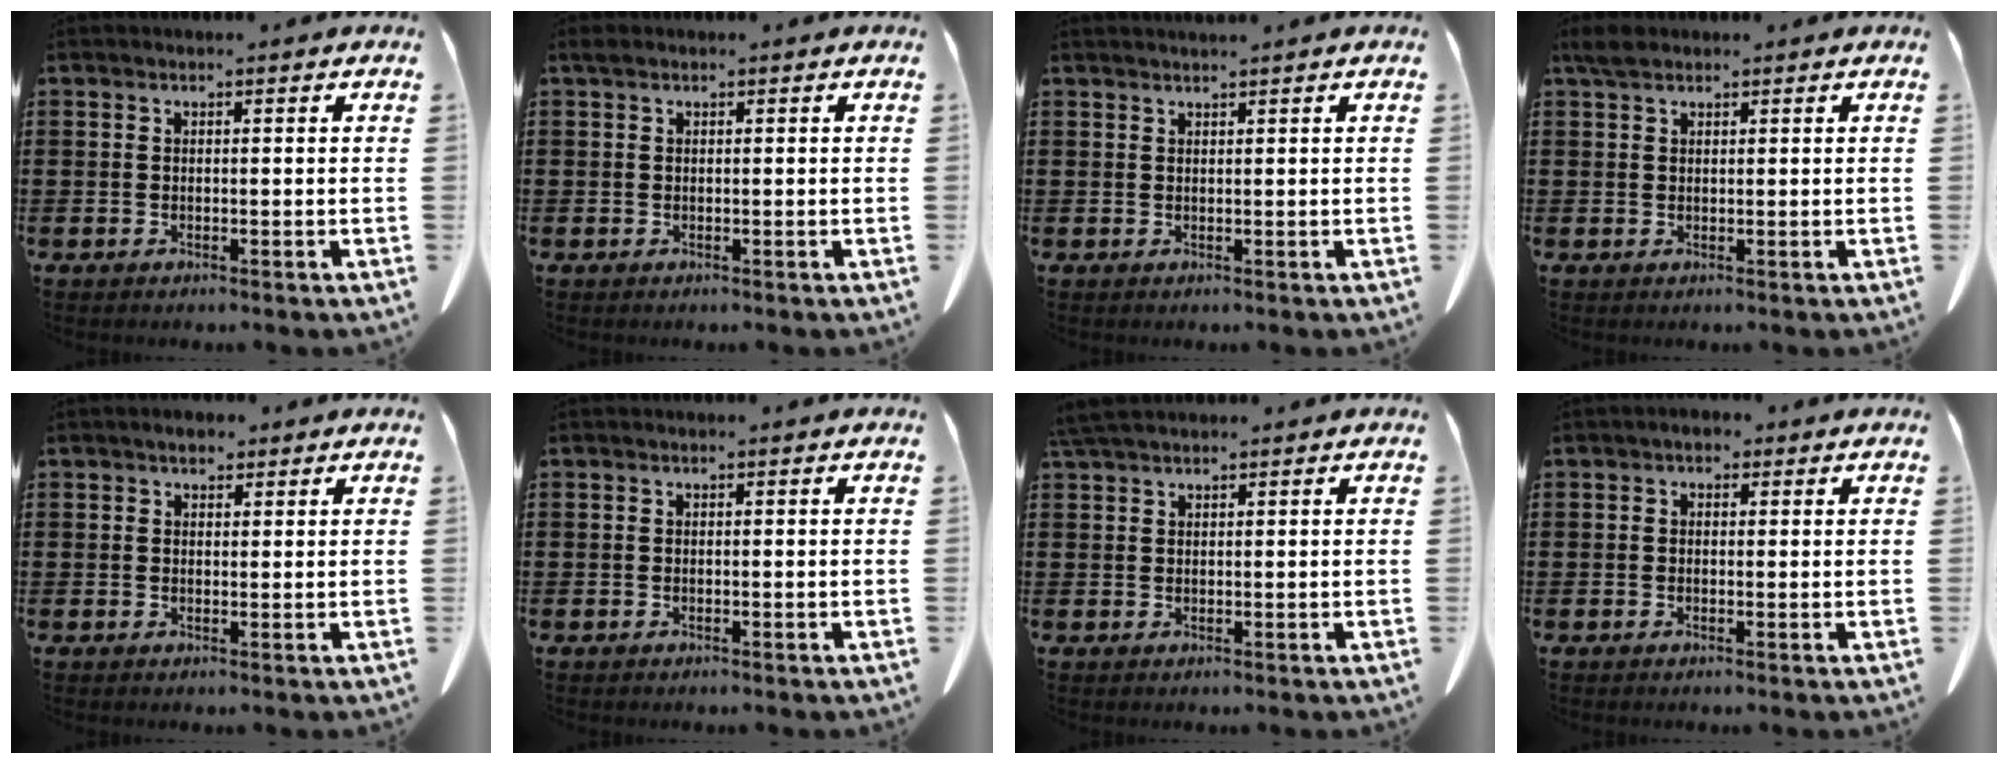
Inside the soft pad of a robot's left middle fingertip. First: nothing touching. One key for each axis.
{"total": 0.7, "fx": 0.4, "fy": 0.6, "fz": 0.3, "tx": -0.010, "ty": 0.004, "tz": 0.007}
{"total": 0.9, "fx": 0.9, "fy": -0.2, "fz": 0.1, "tx": -0.002, "ty": -0.004, "tz": 0.018}
{"total": 2.2, "fx": 1.7, "fy": 1.0, "fz": 0.9, "tx": -0.024, "ty": 0.004, "tz": 0.034}
{"total": 2.2, "fx": 1.8, "fy": 1.0, "fz": 0.8, "tx": -0.011, "ty": 0.005, "tz": 0.033}
{"total": 0.0}
{"total": 2.7, "fx": 2.3, "fy": 0.5, "fz": 1.3, "tx": -0.033, "ty": 0.001, "tz": 0.046}
{"total": 1.4, "fx": 0.7, "fy": 0.9, "fz": 0.8, "tx": -0.018, "ty": 0.008, "tz": 0.012}